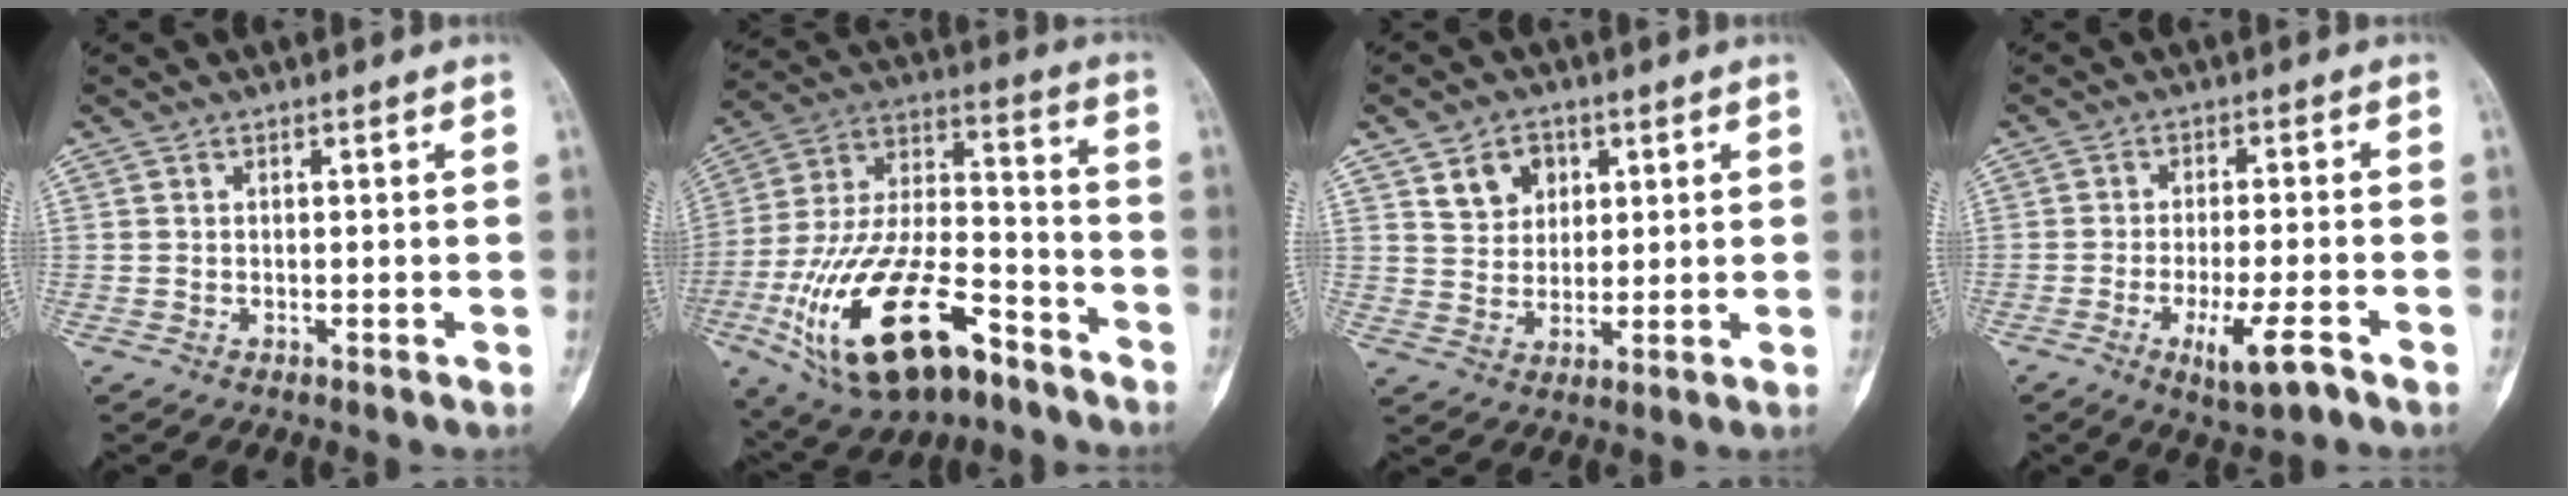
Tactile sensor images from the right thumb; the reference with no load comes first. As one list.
[{"total": 25.7, "force": [-13.0, 11.7, 18.9], "torque": [-0.393, 0.055, -0.224]}, {"total": 6.8, "force": [3.1, 5.3, 2.9], "torque": [-0.021, -0.014, 0.055]}, {"total": 7.6, "force": [-3.8, 1.6, 6.3], "torque": [-0.115, 0.007, -0.058]}]